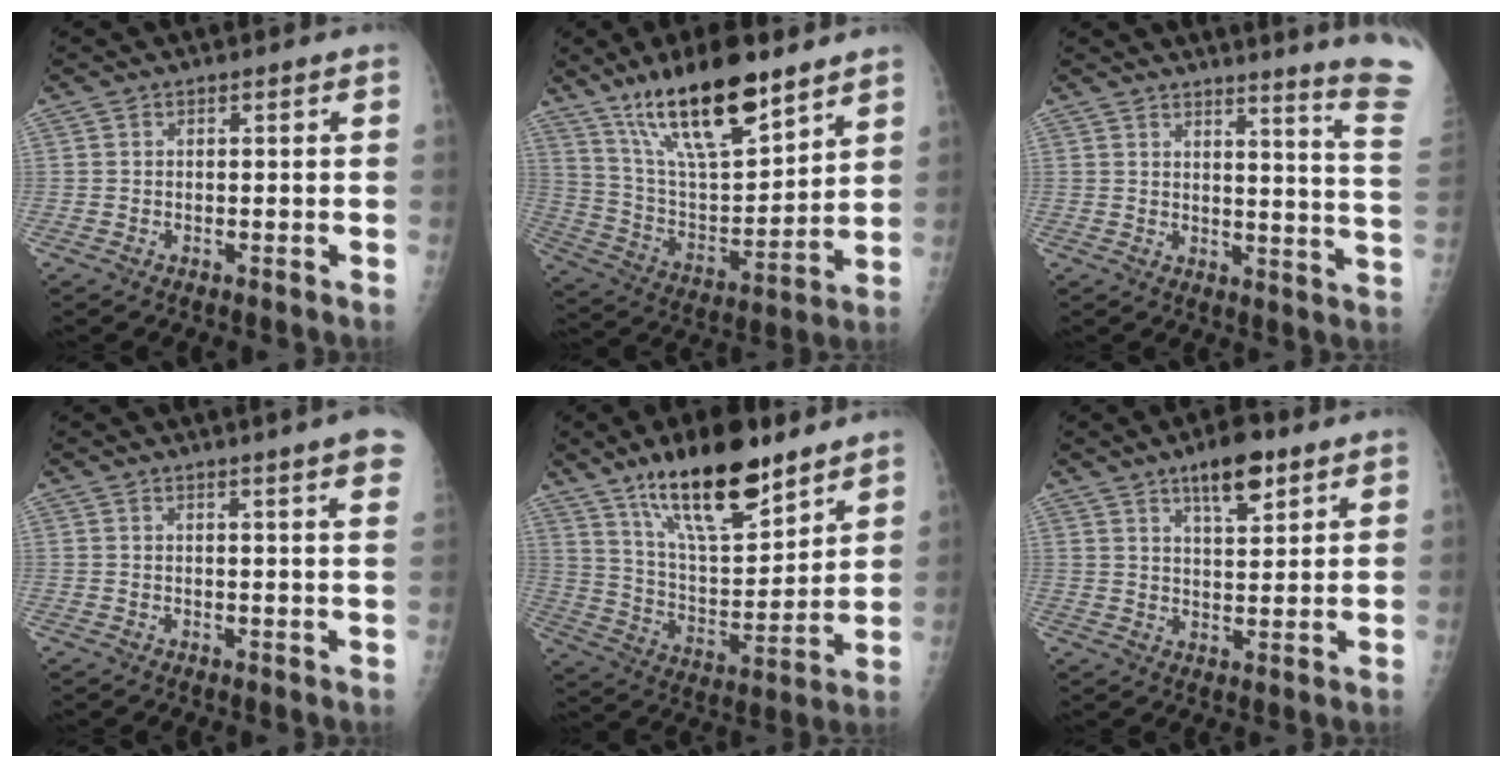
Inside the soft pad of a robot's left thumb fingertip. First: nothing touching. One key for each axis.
{"total": 21.1, "fx": 14.4, "fy": 6.6, "fz": 13.9, "tx": -0.212, "ty": -0.067, "tz": 0.262}
{"total": 16.3, "fx": 13.8, "fy": -1.4, "fz": 8.6, "tx": -0.097, "ty": -0.147, "tz": 0.146}
{"total": 8.6, "fx": 6.2, "fy": 0.2, "fz": 6.0, "tx": -0.066, "ty": -0.014, "tz": 0.057}
{"total": 20.1, "fx": 13.9, "fy": 6.9, "fz": 12.8, "tx": -0.176, "ty": -0.077, "tz": 0.245}
{"total": 8.6, "fx": 5.6, "fy": 2.9, "fz": 5.8, "tx": -0.076, "ty": -0.032, "tz": 0.089}